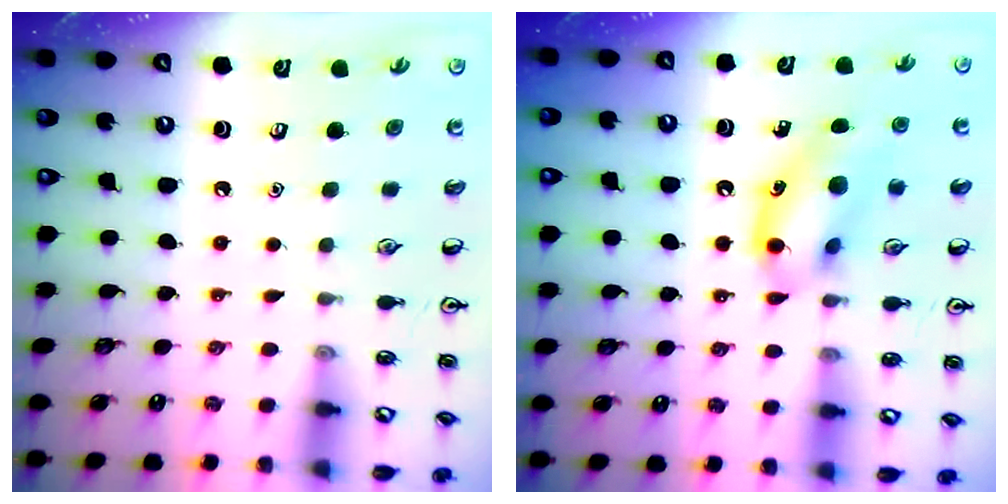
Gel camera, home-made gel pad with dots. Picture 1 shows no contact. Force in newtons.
{"total": 13.5, "press": 13.2, "slide": 2.9}